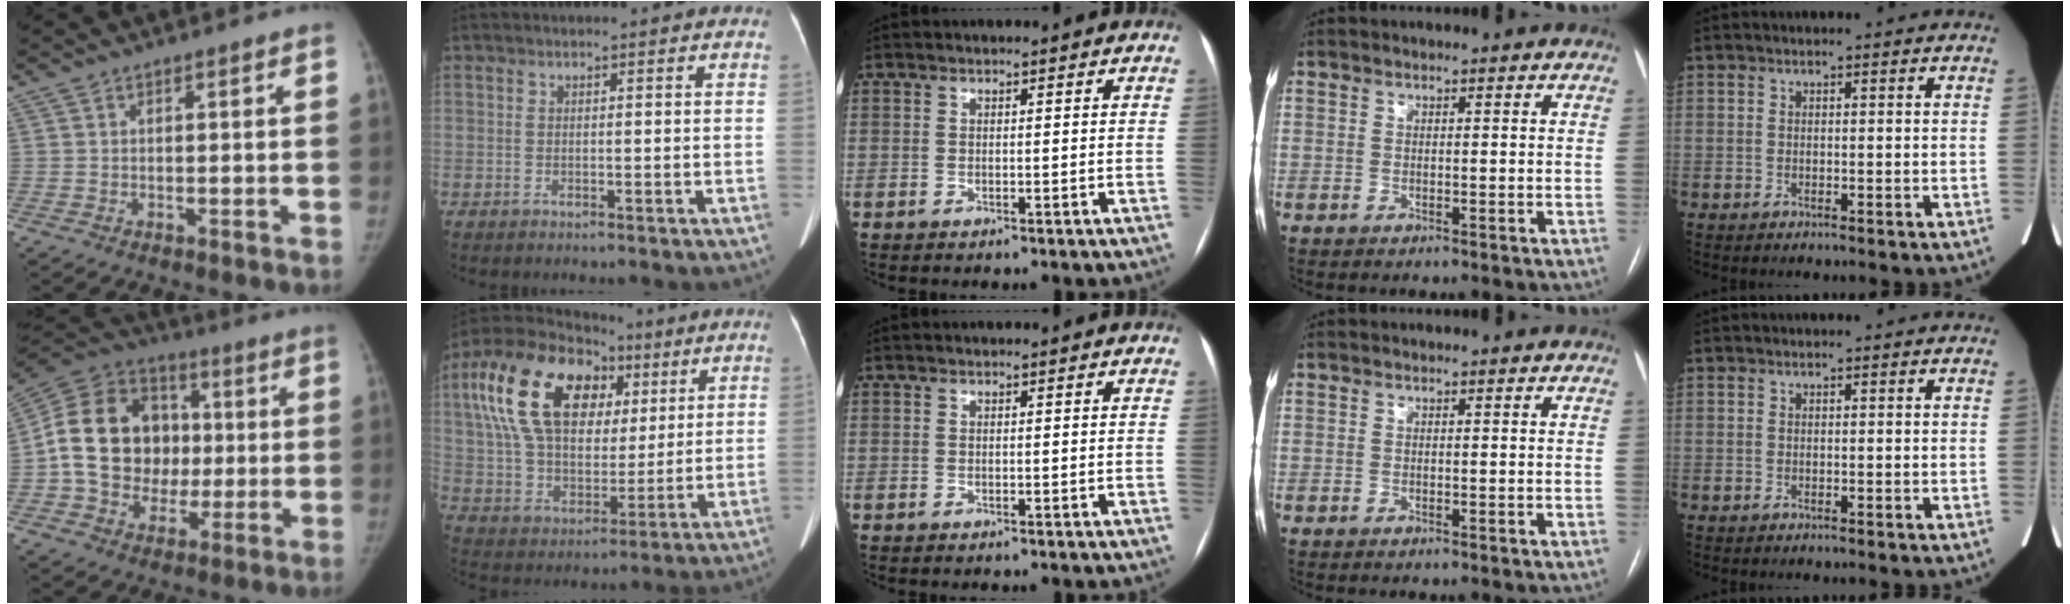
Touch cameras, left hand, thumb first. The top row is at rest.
{"thumb": {"total": 19.4, "force": [0.2, 16.0, 11.0], "torque": [-0.170, 0.031, 0.007]}, "index": {"total": 19.4, "force": [7.3, 12.0, 13.3], "torque": [-0.286, 0.048, 0.129]}}